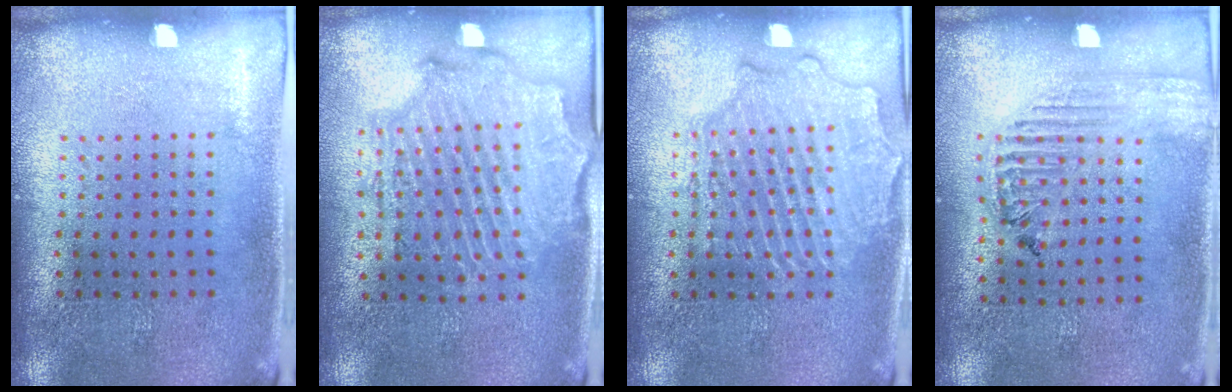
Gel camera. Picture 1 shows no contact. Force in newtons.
{"total": 2.1, "press": 2.0, "slide": 0.6}
{"total": 2.9, "press": 2.9, "slide": 0.3}
{"total": 1.6, "press": 1.6, "slide": 0.4}